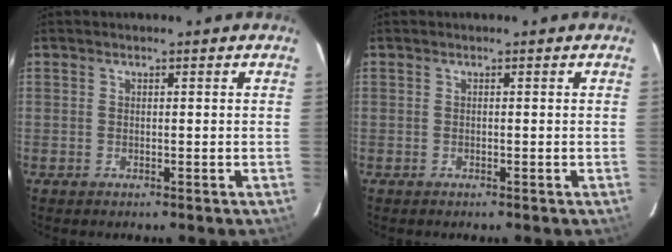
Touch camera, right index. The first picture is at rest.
{"total": 0.0}